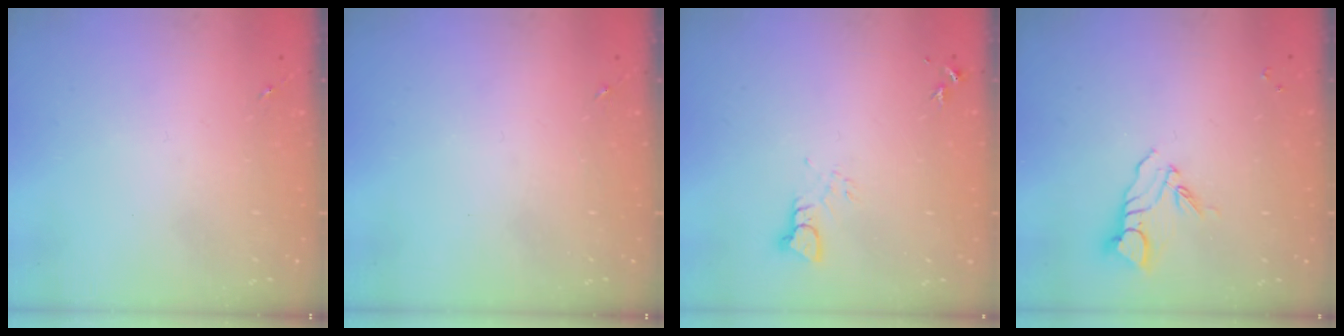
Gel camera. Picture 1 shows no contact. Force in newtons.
{"total": 0.0}
{"total": 3.3, "press": 3.3, "slide": 0.4}
{"total": 6.9, "press": 6.9, "slide": 0.7}